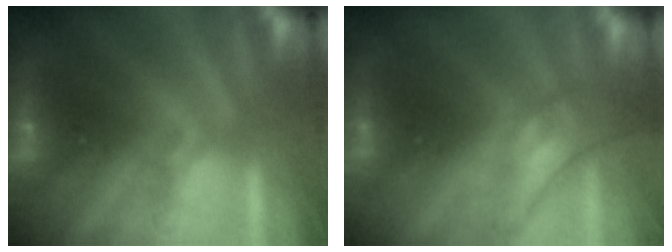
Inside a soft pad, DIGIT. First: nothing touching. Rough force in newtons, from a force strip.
{"total": 3.7}